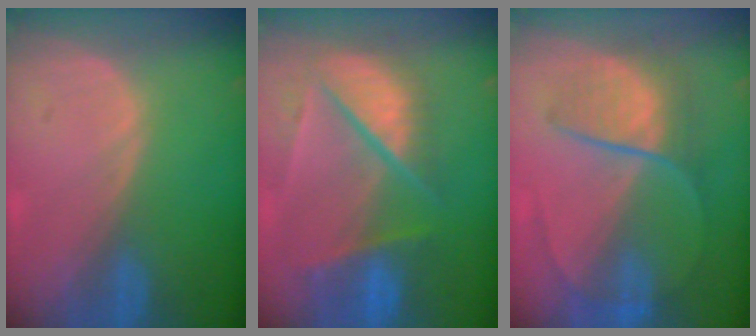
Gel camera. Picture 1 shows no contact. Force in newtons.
{"total": 10.1, "press": 8.6, "slide": 5.3}
{"total": 7.3, "press": 6.8, "slide": 2.6}